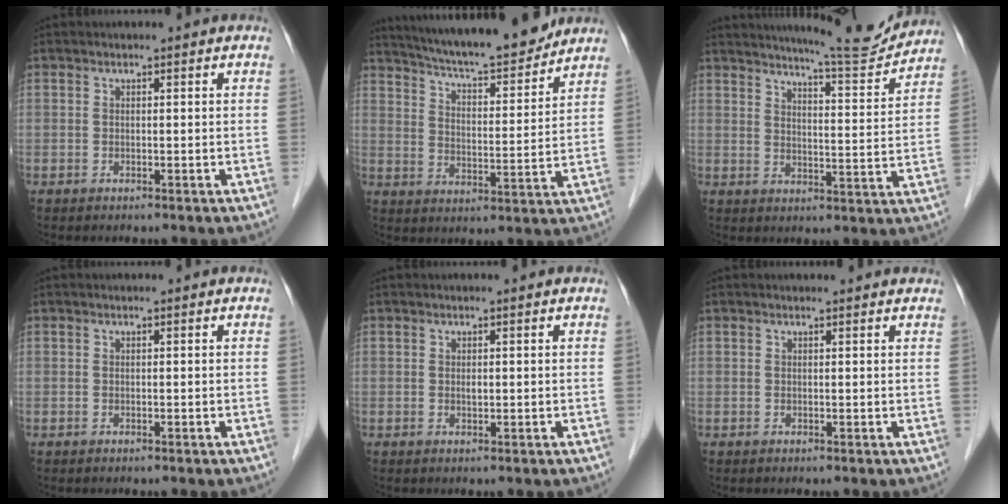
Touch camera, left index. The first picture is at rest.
{"total": 16.1, "force": [14.7, 1.4, 6.4], "torque": [-0.107, -0.001, 0.224]}
{"total": 14.1, "force": [13.4, 0.1, 4.3], "torque": [-0.068, -0.028, 0.177]}
{"total": 0.0}
{"total": 0.6, "force": [0.2, 0.3, 0.5], "torque": [-0.009, -0.001, 0.003]}
{"total": 2.8, "force": [2.7, 0.4, 0.6], "torque": [-0.015, 0.011, 0.024]}